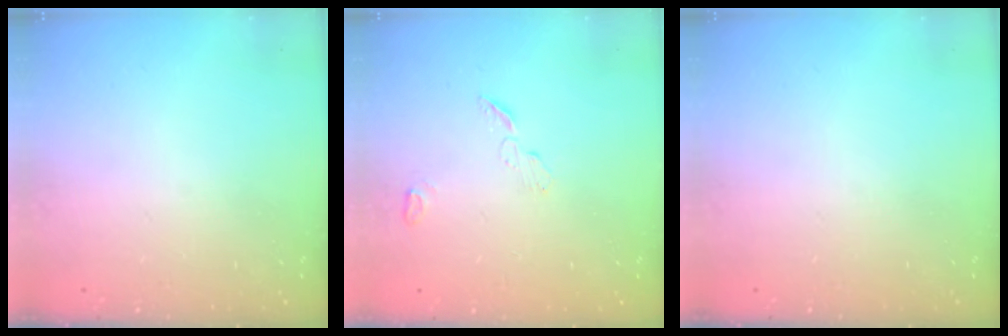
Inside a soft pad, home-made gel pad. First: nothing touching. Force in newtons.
{"total": 3.8, "press": 3.8, "slide": 0.4}
{"total": 0.0}